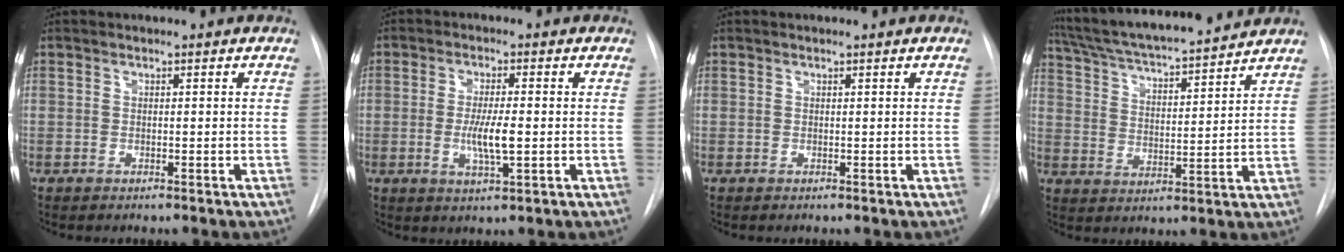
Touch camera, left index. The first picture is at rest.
{"total": 5.5, "force": [-1.1, 0.9, 5.3], "torque": [-0.103, -0.014, -0.020]}
{"total": 0.0}
{"total": 17.7, "force": [16.0, 1.2, 7.6], "torque": [-0.133, 0.016, 0.252]}